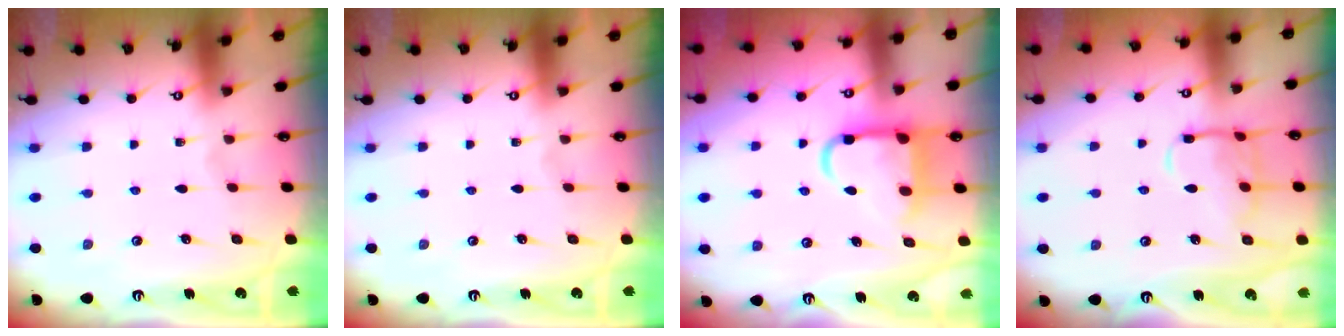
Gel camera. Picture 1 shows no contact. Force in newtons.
{"total": 0.0}
{"total": 11.6, "press": 11.5, "slide": 1.4}
{"total": 11.1, "press": 11.0, "slide": 0.8}